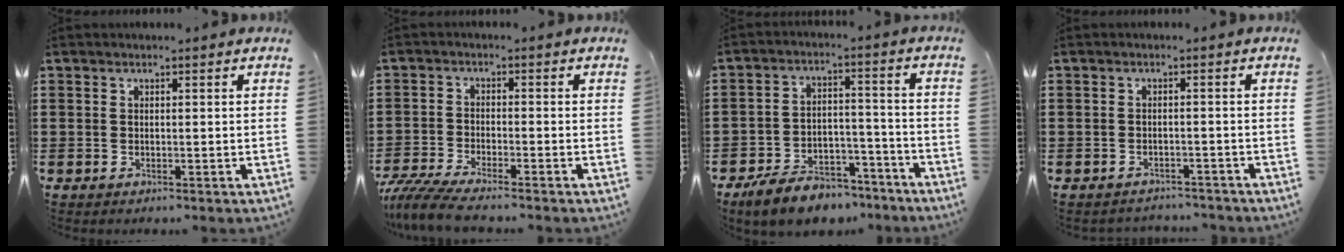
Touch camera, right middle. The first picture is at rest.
{"total": 4.9, "force": [-4.5, 0.1, 1.9], "torque": [-0.053, -0.016, -0.092]}
{"total": 7.4, "force": [-6.8, 2.3, 2.0], "torque": [-0.037, 0.025, -0.130]}
{"total": 1.7, "force": [-1.7, 0.2, -0.1], "torque": [-0.005, -0.001, -0.038]}